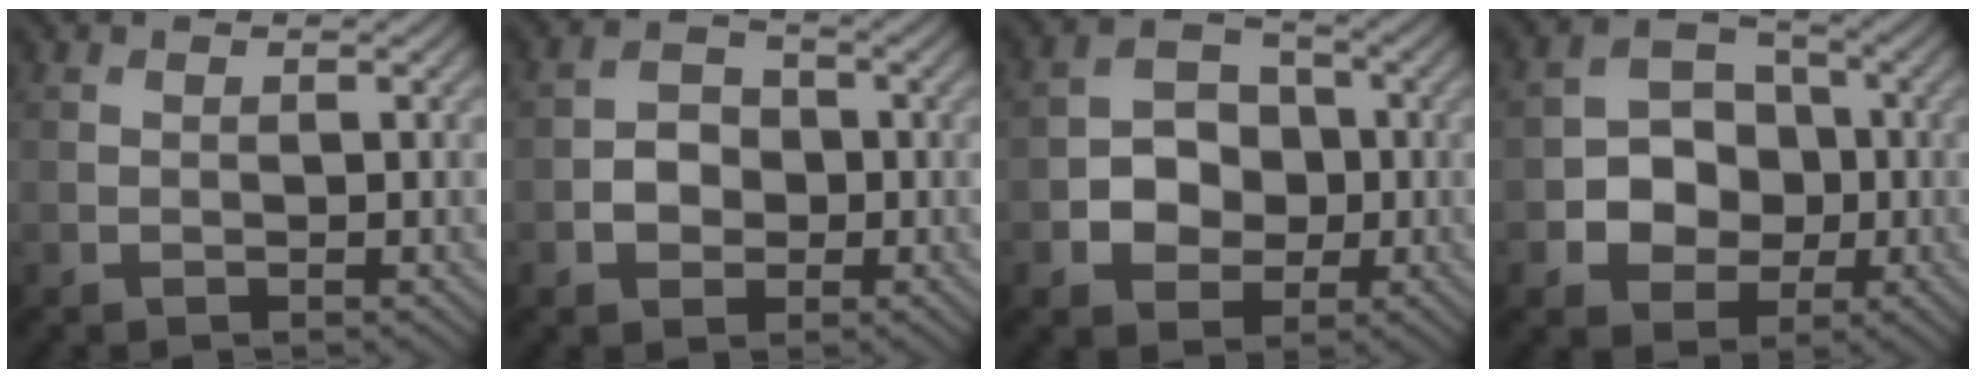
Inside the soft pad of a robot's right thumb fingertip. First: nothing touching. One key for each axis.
{"total": 3.4, "fx": -0.8, "fy": 2.8, "fz": 1.7, "tx": -0.029, "ty": 0.001, "tz": -0.020}
{"total": 5.9, "fx": -1.1, "fy": 4.9, "fz": 3.1, "tx": -0.052, "ty": 0.004, "tz": -0.032}
{"total": 6.9, "fx": -1.2, "fy": 5.8, "fz": 3.6, "tx": -0.060, "ty": 0.000, "tz": -0.042}